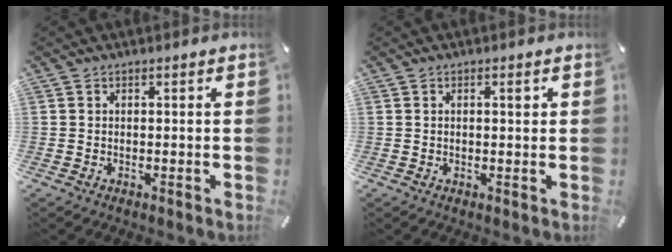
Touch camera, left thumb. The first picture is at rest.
{"total": 1.6, "force": [0.5, 0.5, 1.5], "torque": [-0.021, 0.001, 0.004]}